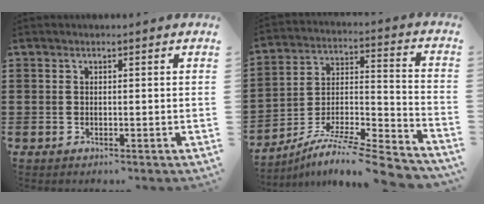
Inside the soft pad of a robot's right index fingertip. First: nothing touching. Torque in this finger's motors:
{"motor_torque": [0.73, 0.85, 0.17, 0.04]}